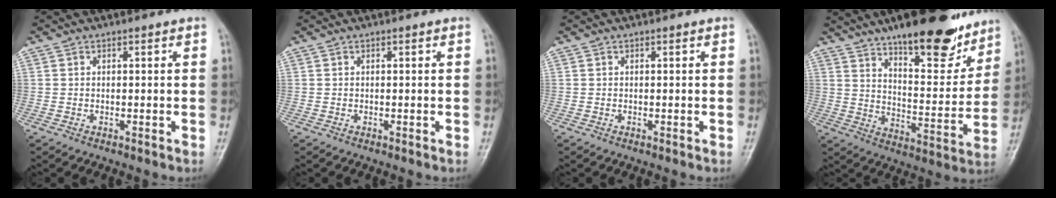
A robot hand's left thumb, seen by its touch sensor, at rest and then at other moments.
{"total": 0.0}
{"total": 0.0}
{"total": 20.8, "force": [14.9, 6.6, 12.9], "torque": [-0.139, -0.081, 0.227]}